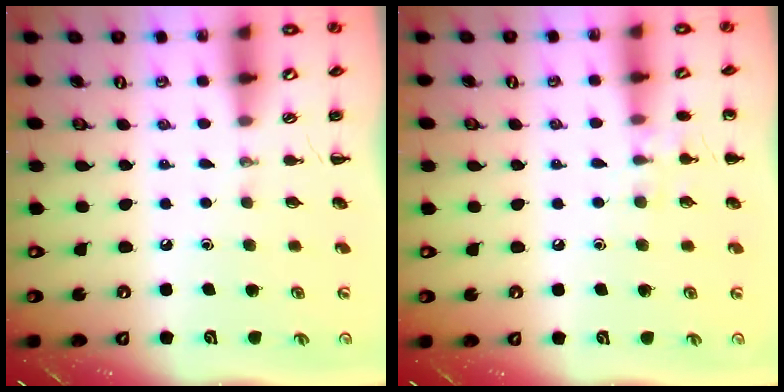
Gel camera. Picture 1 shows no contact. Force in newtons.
{"total": 7.2, "press": 7.0, "slide": 1.8}